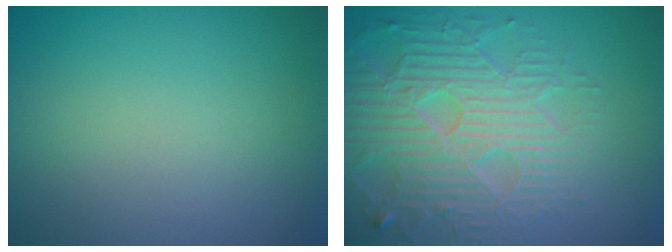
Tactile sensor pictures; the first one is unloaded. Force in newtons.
{"total": 6.9, "press": 5.5, "slide": 4.0}